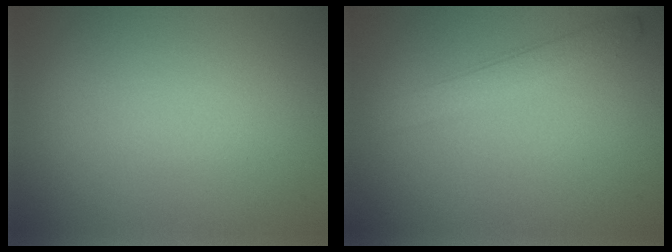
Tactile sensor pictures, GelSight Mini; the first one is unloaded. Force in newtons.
{"total": 2.3, "press": 2.3, "slide": 0.1}